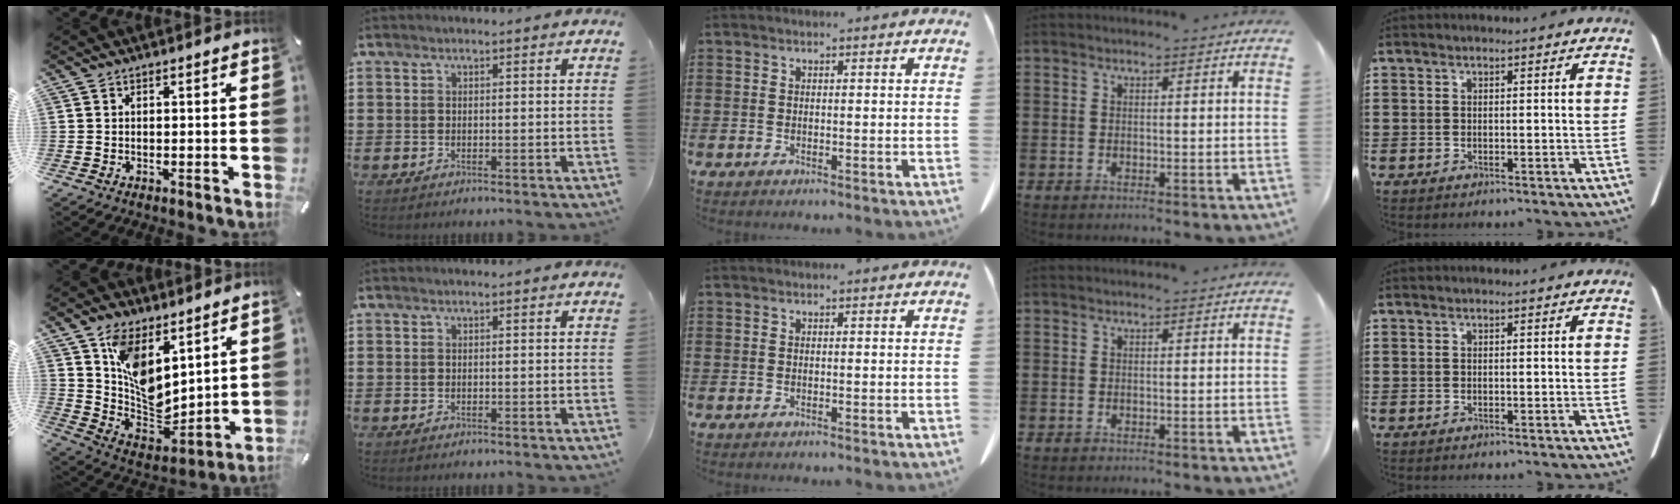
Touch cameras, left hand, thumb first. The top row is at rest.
{"thumb": {"total": 11.9, "force": [5.4, 7.8, 7.2], "torque": [-0.135, -0.046, 0.112]}}